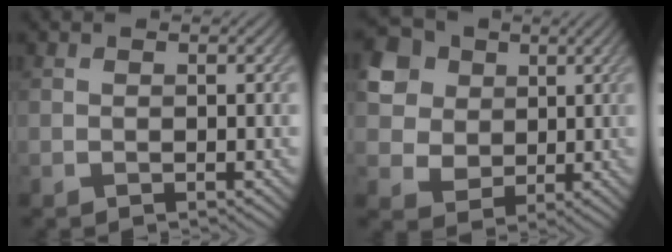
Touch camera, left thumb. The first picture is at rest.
{"total": 10.4, "force": [3.2, 8.7, 4.7], "torque": [-0.164, 0.013, 0.069]}